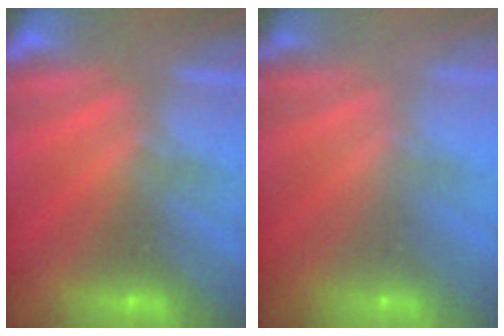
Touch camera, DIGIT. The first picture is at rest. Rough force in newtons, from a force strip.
{"total": 6.1}